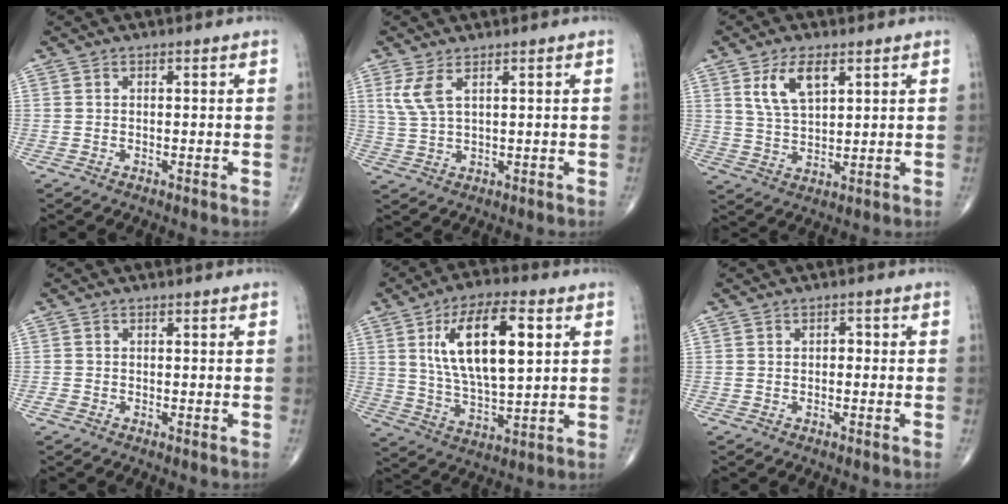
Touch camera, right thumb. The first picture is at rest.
{"total": 4.5, "force": [2.1, 1.4, 3.7], "torque": [-0.091, -0.006, 0.055]}
{"total": 7.6, "force": [3.6, 3.5, 5.7], "torque": [-0.099, -0.015, 0.074]}
{"total": 0.9, "force": [-0.4, 0.5, 0.7], "torque": [-0.014, -0.003, -0.012]}
{"total": 16.9, "force": [4.9, 6.9, 14.6], "torque": [-0.245, -0.010, 0.090]}
{"total": 1.2, "force": [-0.1, 0.9, 0.8], "torque": [-0.004, 0.004, -0.005]}